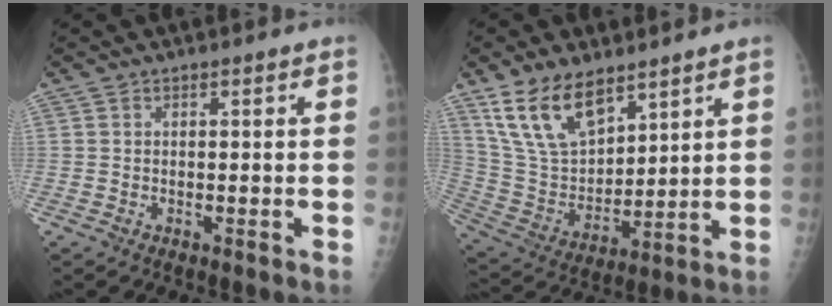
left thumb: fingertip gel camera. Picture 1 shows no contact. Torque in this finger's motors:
{"motor_torque": [1.07, 1.11, 1.37, -1.10, 0.40]}